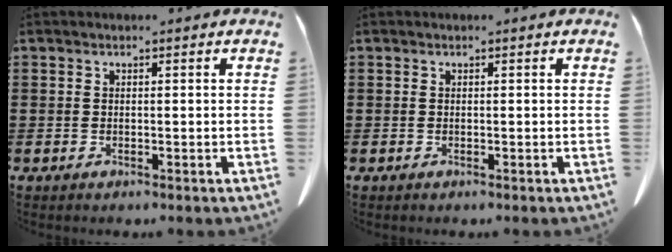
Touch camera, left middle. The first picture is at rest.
{"total": 0.0}